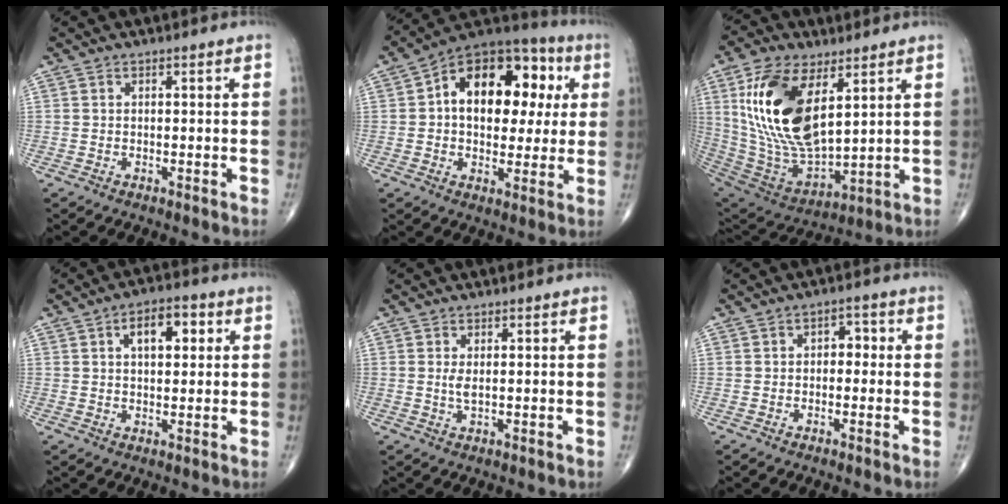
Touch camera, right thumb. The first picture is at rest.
{"total": 20.0, "force": [3.8, 12.5, 15.1], "torque": [-0.175, 0.026, 0.049]}
{"total": 21.5, "force": [7.1, 10.5, 17.3], "torque": [-0.331, -0.030, 0.145]}
{"total": 7.4, "force": [2.3, 3.9, 5.8], "torque": [-0.069, 0.006, 0.032]}
{"total": 1.7, "force": [0.3, 0.4, 1.6], "torque": [-0.035, -0.005, 0.009]}
{"total": 3.1, "force": [0.0, 2.1, 2.2], "torque": [-0.009, 0.011, -0.009]}